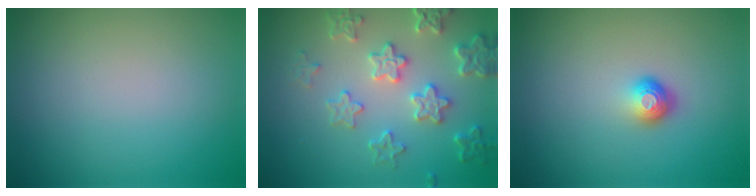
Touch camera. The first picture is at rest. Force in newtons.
{"total": 4.5, "press": 3.9, "slide": 2.2}
{"total": 1.7, "press": 1.2, "slide": 1.3}